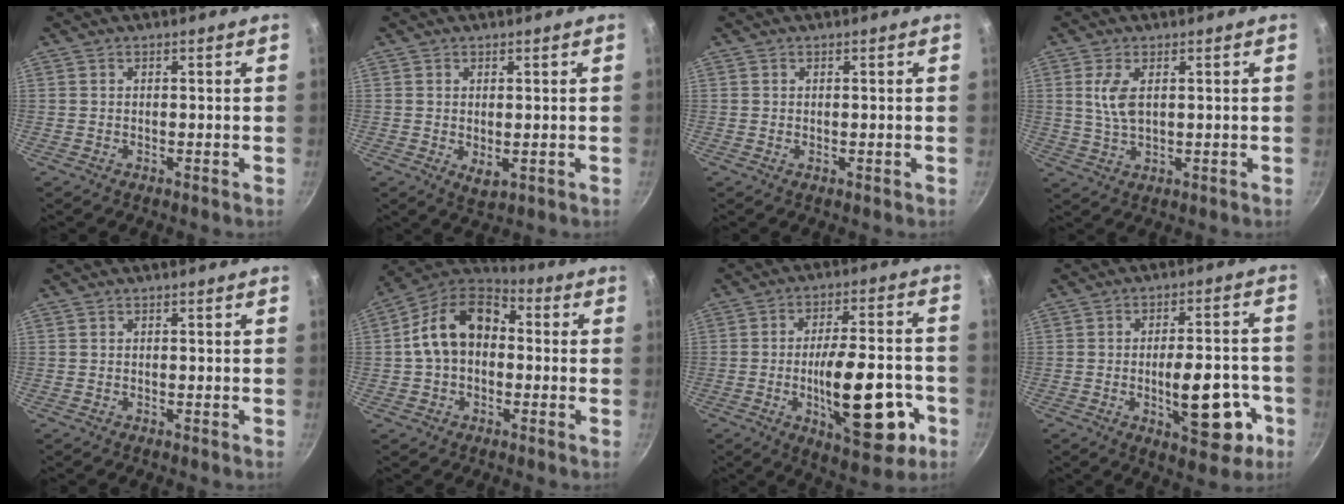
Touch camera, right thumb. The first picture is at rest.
{"total": 2.8, "force": [0.0, 1.5, 2.4], "torque": [-0.036, -0.014, 0.003]}
{"total": 0.0}
{"total": 5.4, "force": [1.3, 2.6, 4.5], "torque": [-0.090, -0.006, 0.027]}
{"total": 0.0}
{"total": 14.2, "force": [0.6, 10.1, 10.0], "torque": [-0.145, 0.041, -0.009]}
{"total": 19.0, "force": [-5.6, 7.3, 16.6], "torque": [-0.221, 0.021, -0.073]}
{"total": 13.9, "force": [-4.2, 5.9, 11.8], "torque": [-0.131, 0.020, -0.050]}